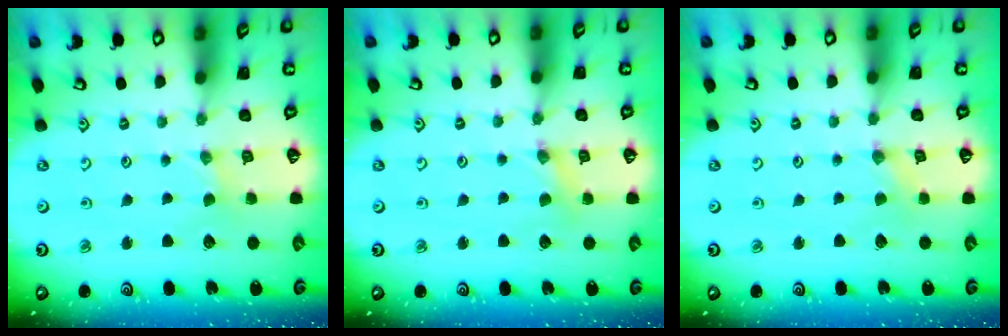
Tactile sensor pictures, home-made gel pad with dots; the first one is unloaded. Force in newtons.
{"total": 1.5, "press": 1.5, "slide": 0.3}
{"total": 0.7, "press": 0.7, "slide": 0.2}